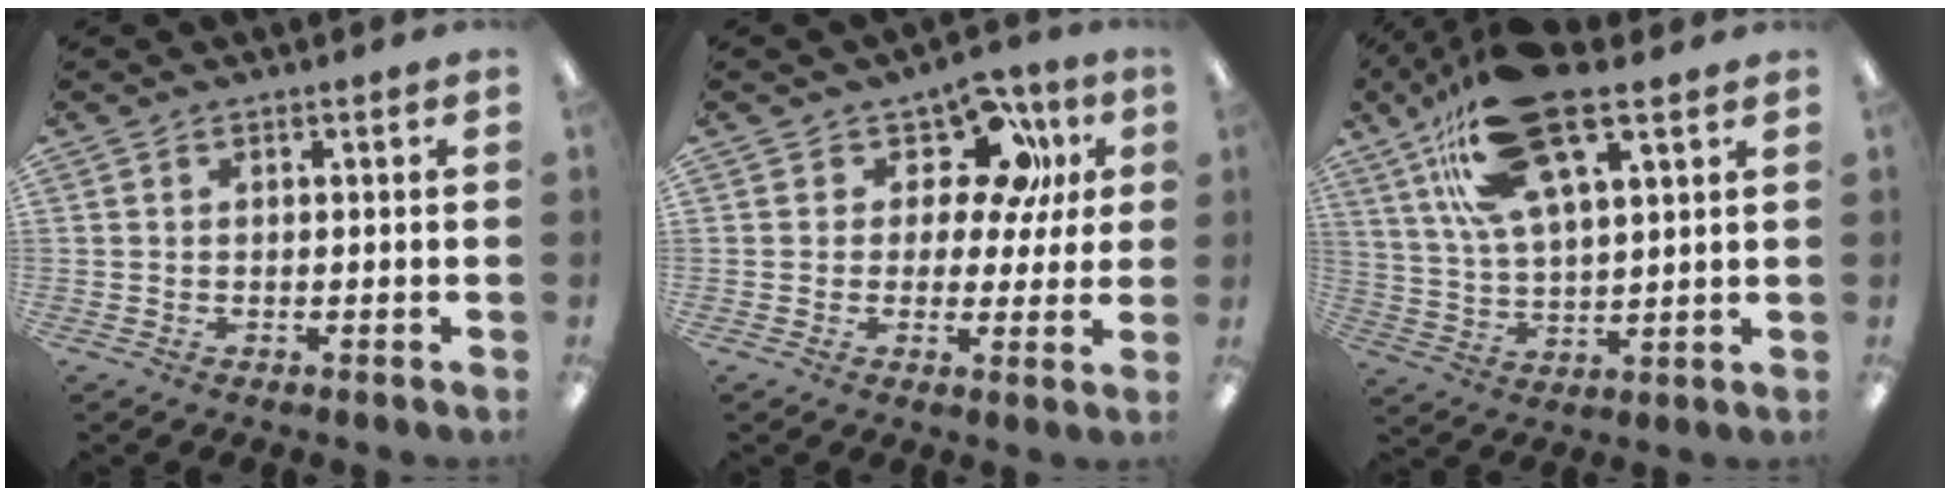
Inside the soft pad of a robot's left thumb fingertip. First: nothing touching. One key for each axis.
{"total": 10.9, "fx": 5.7, "fy": 7.1, "fz": 6.0, "tx": -0.104, "ty": -0.022, "tz": 0.106}
{"total": 20.4, "fx": 12.7, "fy": 7.4, "fz": 14.1, "tx": -0.255, "ty": -0.041, "tz": 0.220}